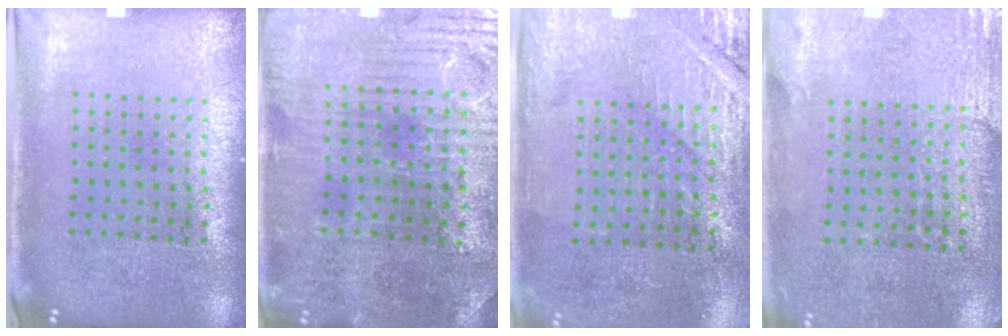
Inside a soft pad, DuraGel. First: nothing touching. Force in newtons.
{"total": 2.2, "press": 2.2, "slide": 0.5}
{"total": 2.8, "press": 2.7, "slide": 0.8}
{"total": 2.7, "press": 2.4, "slide": 1.1}